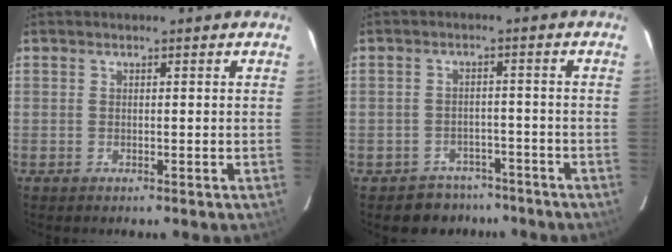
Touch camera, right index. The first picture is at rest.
{"total": 6.2, "force": [-4.7, 4.0, -0.2], "torque": [-0.008, 0.025, -0.063]}